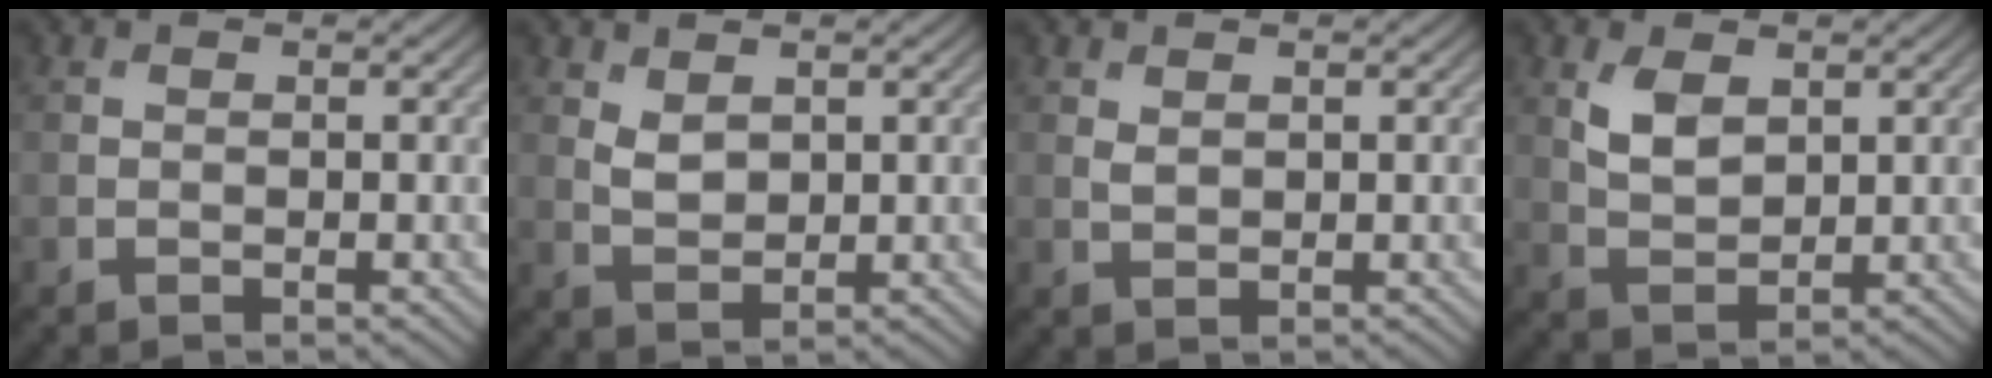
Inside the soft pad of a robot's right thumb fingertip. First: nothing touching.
{"total": 2.3, "force": [1.3, 1.3, 1.4], "torque": [-0.035, -0.005, 0.030]}
{"total": 1.0, "force": [0.6, 0.5, 0.6], "torque": [-0.019, -0.003, 0.015]}
{"total": 4.2, "force": [1.7, 2.4, 3.0], "torque": [-0.073, -0.002, 0.038]}